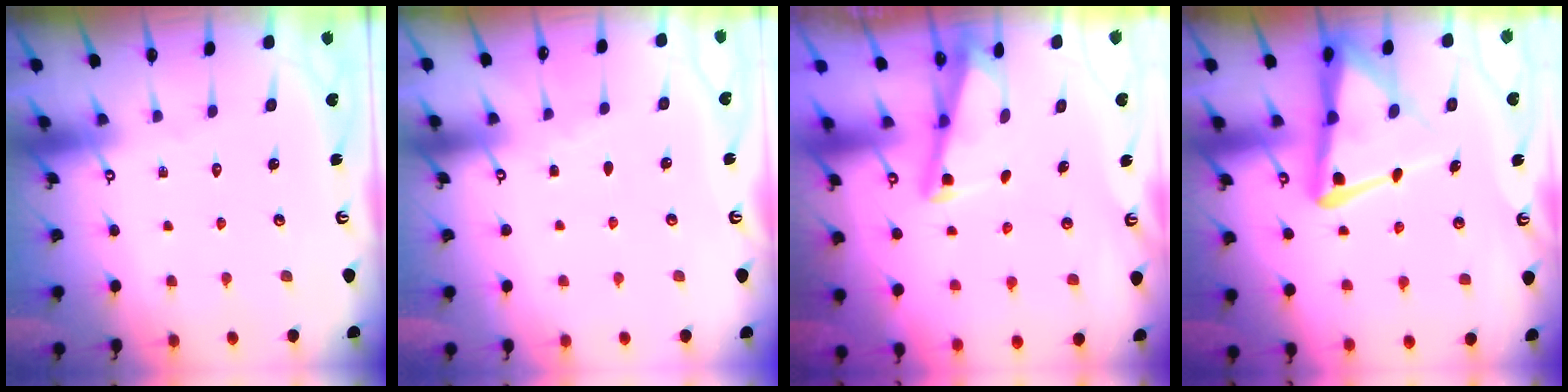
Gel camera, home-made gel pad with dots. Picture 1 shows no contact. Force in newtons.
{"total": 0.7, "press": 0.7, "slide": 0.2}
{"total": 2.8, "press": 2.8, "slide": 0.3}
{"total": 14.0, "press": 13.9, "slide": 1.5}